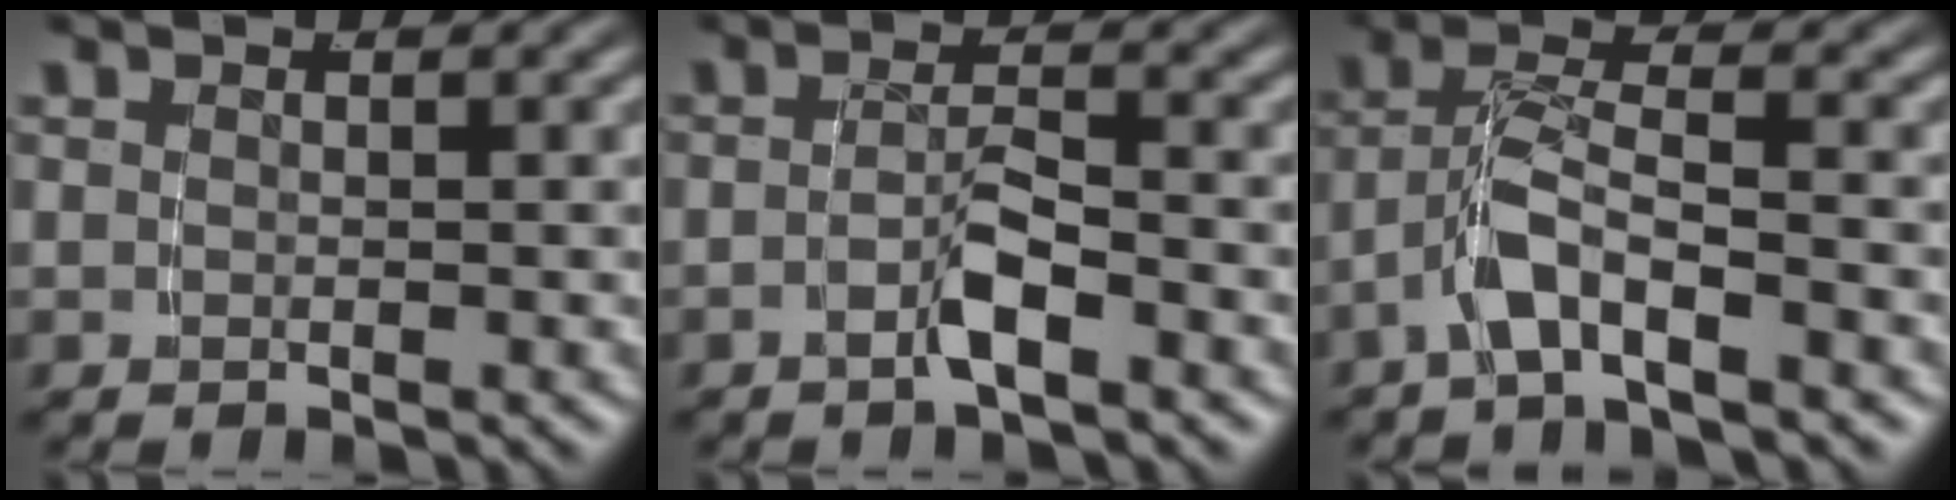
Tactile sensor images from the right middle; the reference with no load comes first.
{"total": 2.6, "force": [-1.9, 0.0, 1.8], "torque": [-0.028, 0.000, -0.033]}
{"total": 3.5, "force": [-1.8, 1.2, 2.8], "torque": [-0.068, -0.007, -0.029]}